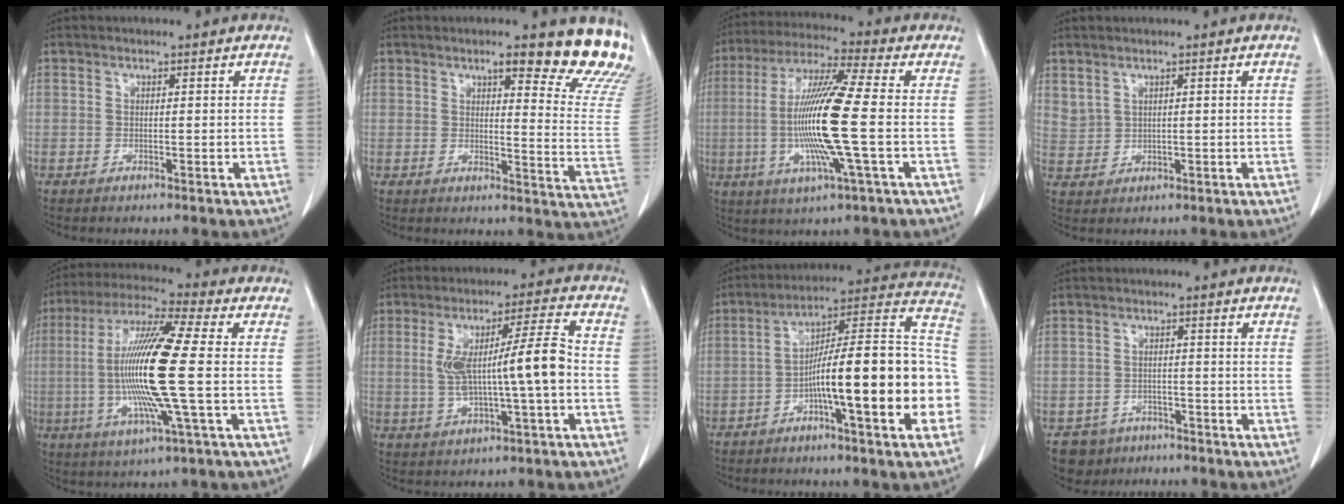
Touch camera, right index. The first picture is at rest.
{"total": 14.8, "force": [12.1, 2.1, 8.3], "torque": [-0.077, -0.062, 0.124]}
{"total": 15.5, "force": [-1.7, -0.4, 15.4], "torque": [-0.311, -0.009, -0.041]}
{"total": 2.6, "force": [1.9, 1.6, 0.6], "torque": [-0.011, 0.000, 0.048]}
{"total": 17.2, "force": [-1.1, 0.1, 17.2], "torque": [-0.351, -0.007, -0.030]}
{"total": 10.8, "force": [-0.4, 0.7, 10.8], "torque": [-0.196, 0.019, -0.003]}
{"total": 20.9, "force": [-5.2, 2.0, 20.1], "torque": [-0.228, 0.036, -0.075]}
{"total": 4.7, "force": [-3.2, 3.4, -0.2], "torque": [0.007, 0.008, -0.050]}